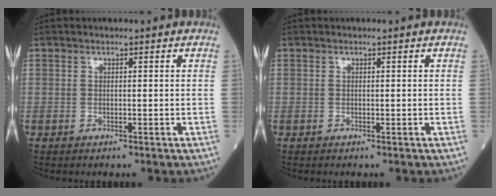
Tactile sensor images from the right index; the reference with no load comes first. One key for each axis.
{"total": 0.0}